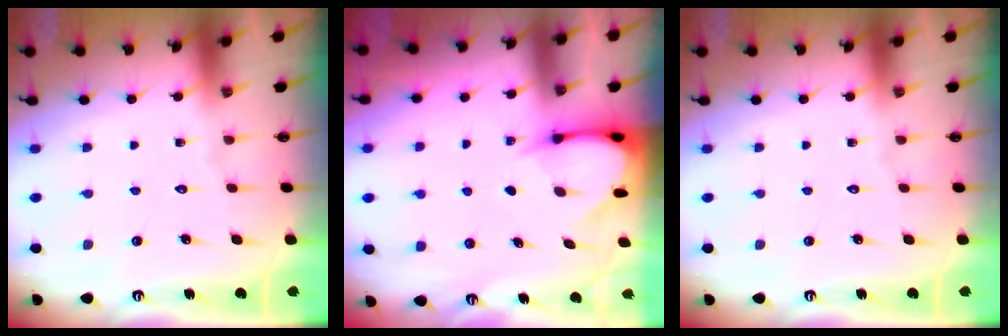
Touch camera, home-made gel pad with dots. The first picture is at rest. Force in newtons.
{"total": 3.8, "press": 3.8, "slide": 0.4}
{"total": 0.0}